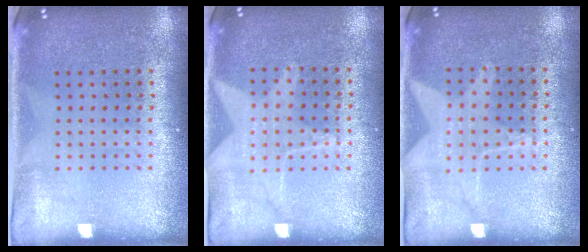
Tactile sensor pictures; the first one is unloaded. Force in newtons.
{"total": 1.0, "press": 0.9, "slide": 0.4}
{"total": 1.0, "press": 0.9, "slide": 0.4}